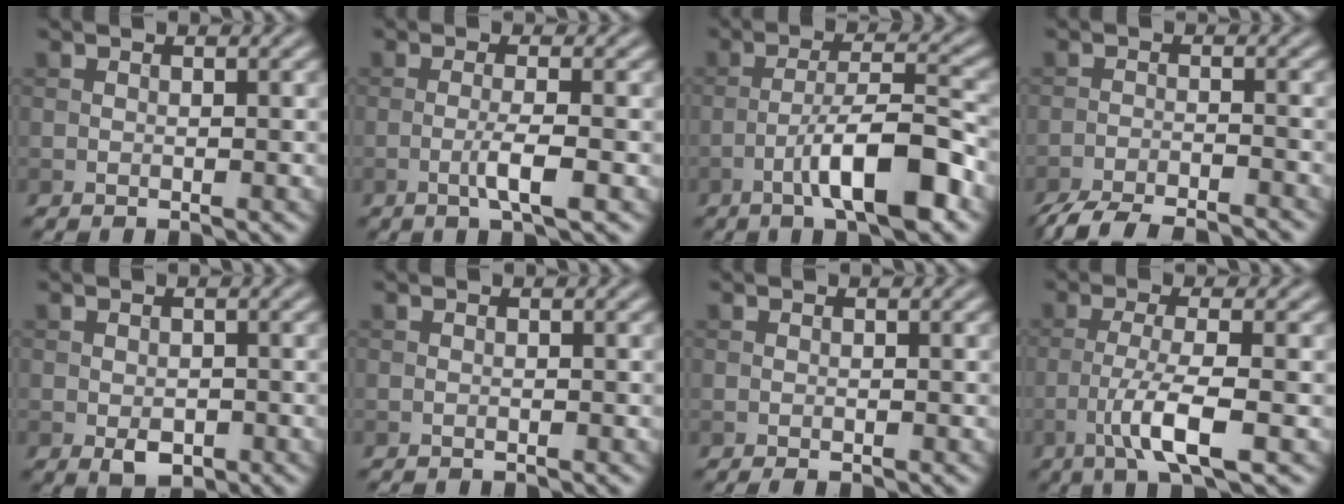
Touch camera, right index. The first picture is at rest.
{"total": 2.7, "force": [-0.9, 0.2, 2.5], "torque": [-0.047, 0.004, -0.021]}
{"total": 8.0, "force": [-3.8, 1.7, 6.8], "torque": [-0.110, 0.016, -0.064]}
{"total": 7.7, "force": [-7.1, 1.3, 2.7], "torque": [-0.049, -0.018, -0.112]}
{"total": 2.2, "force": [-0.8, 1.4, 1.6], "torque": [-0.028, -0.006, -0.010]}
{"total": 0.0}
{"total": 0.6, "force": [-0.4, 0.1, 0.4], "torque": [-0.007, -0.001, -0.006]}
{"total": 5.0, "force": [-1.9, 0.8, 4.6], "torque": [-0.083, 0.003, -0.040]}